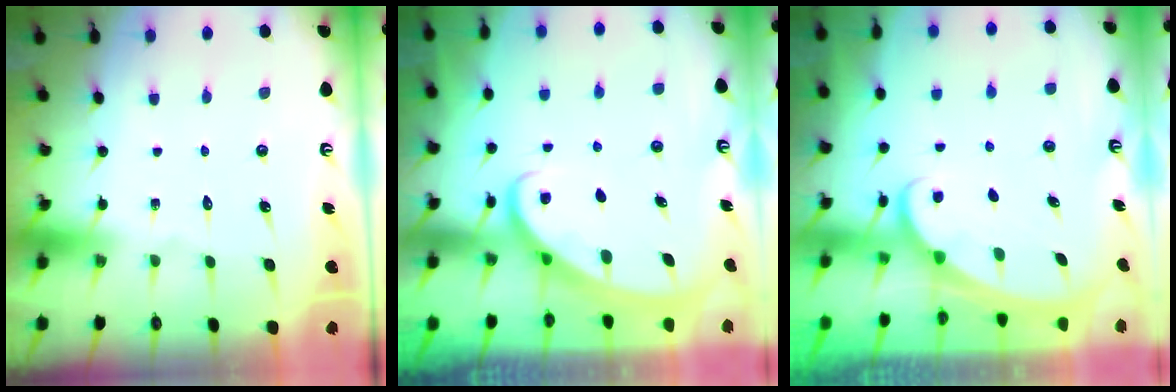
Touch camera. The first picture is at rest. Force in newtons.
{"total": 2.6, "press": 2.5, "slide": 0.3}
{"total": 2.0, "press": 2.0, "slide": 0.3}